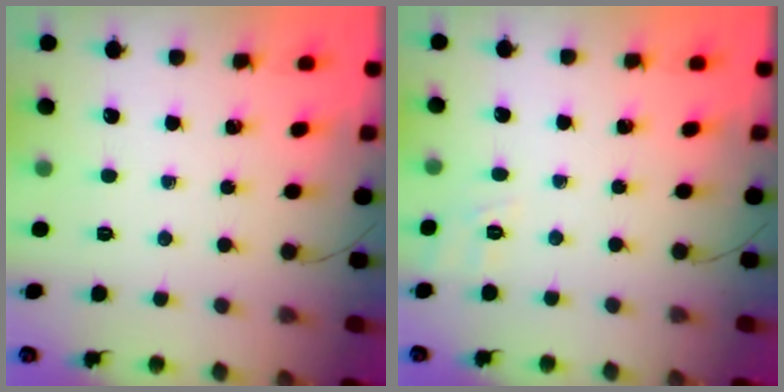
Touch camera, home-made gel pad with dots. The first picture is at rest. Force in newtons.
{"total": 8.5, "press": 8.1, "slide": 2.3}